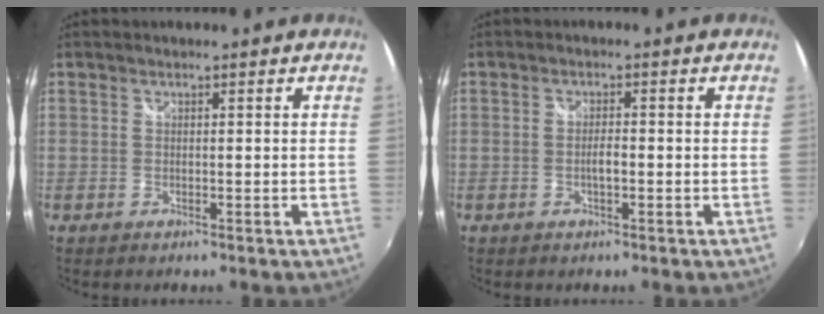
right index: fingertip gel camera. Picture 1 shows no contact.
{"total": 1.7, "force": [-0.6, 0.5, 1.6], "torque": [-0.030, 0.000, -0.011]}